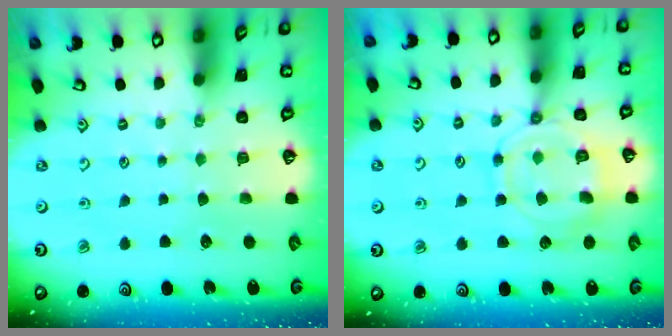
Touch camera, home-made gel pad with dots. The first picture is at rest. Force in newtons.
{"total": 12.5, "press": 12.4, "slide": 1.3}